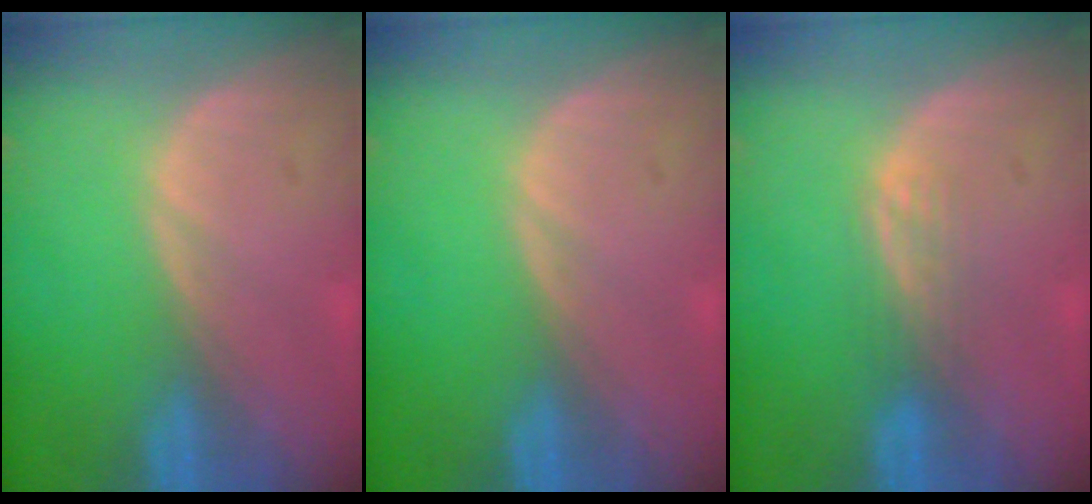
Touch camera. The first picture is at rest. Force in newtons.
{"total": 0.0}
{"total": 2.4, "press": 2.3, "slide": 0.4}